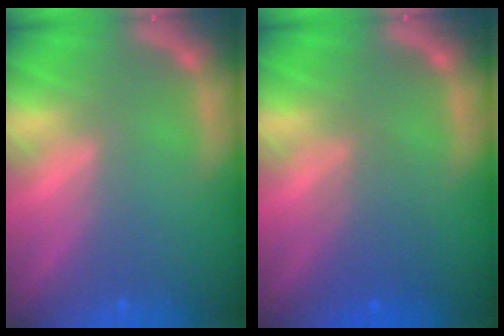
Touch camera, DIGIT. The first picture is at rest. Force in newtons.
{"total": 3.0}